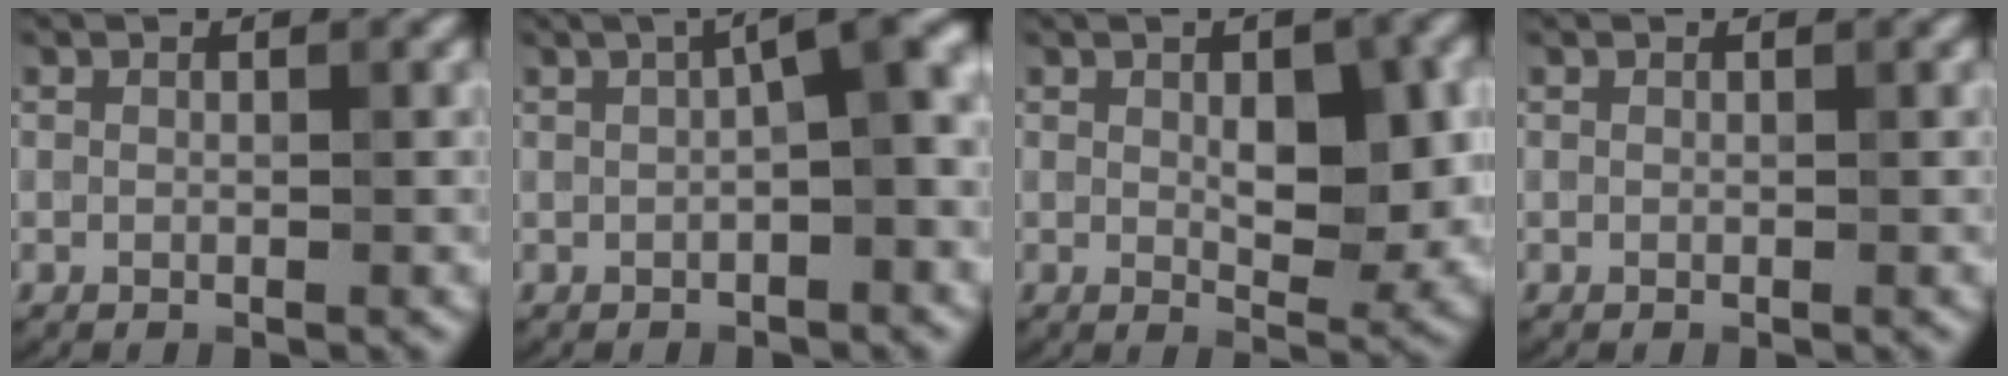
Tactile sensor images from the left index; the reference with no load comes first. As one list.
[{"total": 5.2, "force": [0.6, 1.2, 5.0], "torque": [-0.059, 0.018, 0.006]}, {"total": 6.3, "force": [0.8, 2.9, 5.6], "torque": [-0.076, -0.004, 0.018]}, {"total": 0.0}]